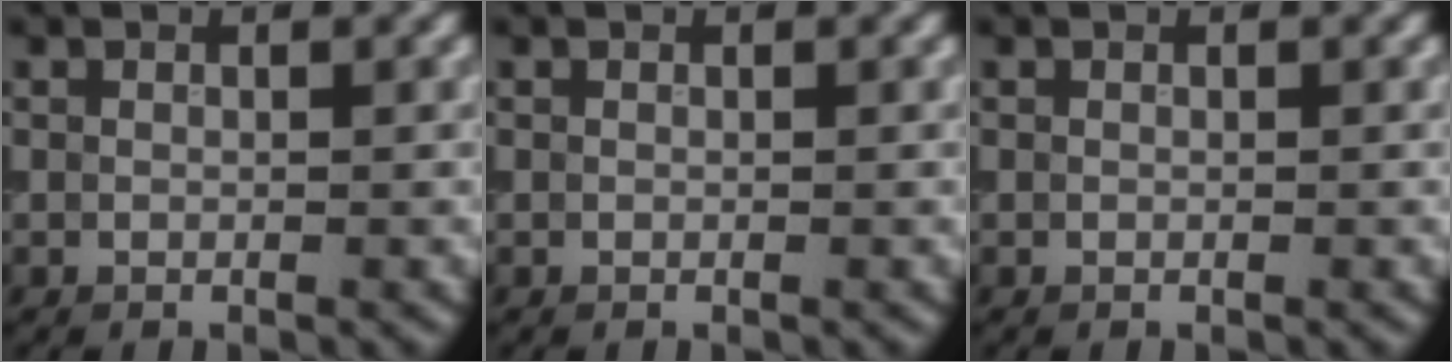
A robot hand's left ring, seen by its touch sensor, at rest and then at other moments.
{"total": 0.0}
{"total": 0.0}